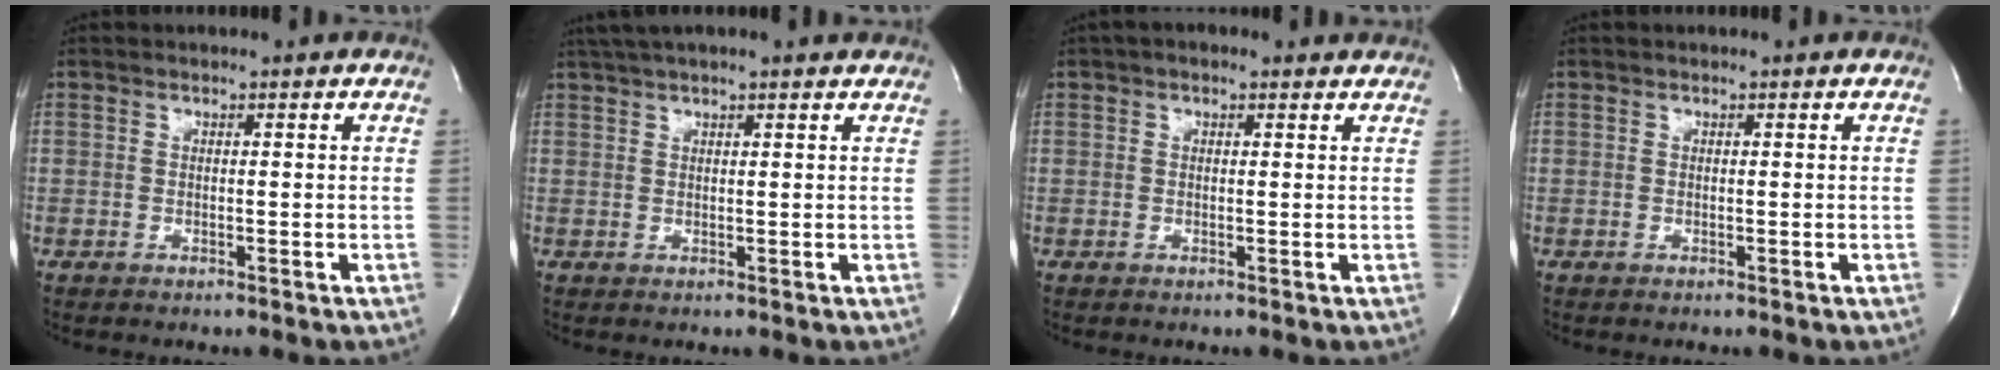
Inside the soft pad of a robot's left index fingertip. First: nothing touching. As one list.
[{"total": 7.7, "force": [6.4, 0.8, 4.2], "torque": [-0.071, 0.033, 0.089]}, {"total": 1.9, "force": [1.0, 1.2, 1.1], "torque": [-0.015, 0.020, 0.009]}, {"total": 0.0}]